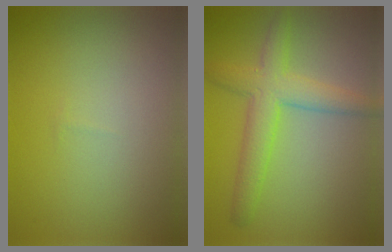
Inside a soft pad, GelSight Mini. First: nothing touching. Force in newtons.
{"total": 4.6, "press": 4.6, "slide": 0.2}